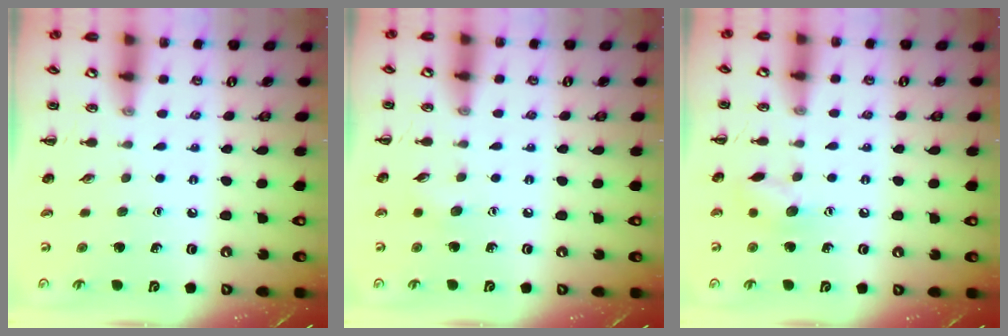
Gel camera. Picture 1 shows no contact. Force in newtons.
{"total": 4.4, "press": 4.2, "slide": 1.2}
{"total": 7.3, "press": 7.2, "slide": 1.1}